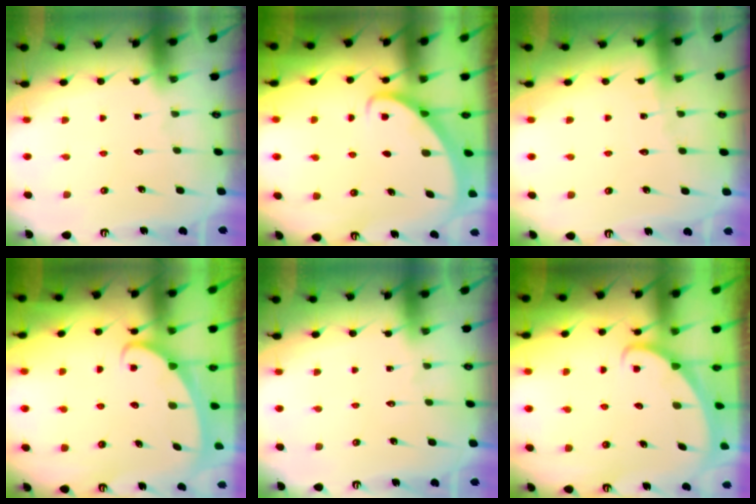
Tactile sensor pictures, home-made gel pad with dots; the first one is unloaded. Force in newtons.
{"total": 2.8, "press": 2.8, "slide": 0.2}
{"total": 1.5, "press": 1.5, "slide": 0.2}
{"total": 2.4, "press": 2.4, "slide": 0.4}
{"total": 0.0}
{"total": 2.1, "press": 2.1, "slide": 0.0}